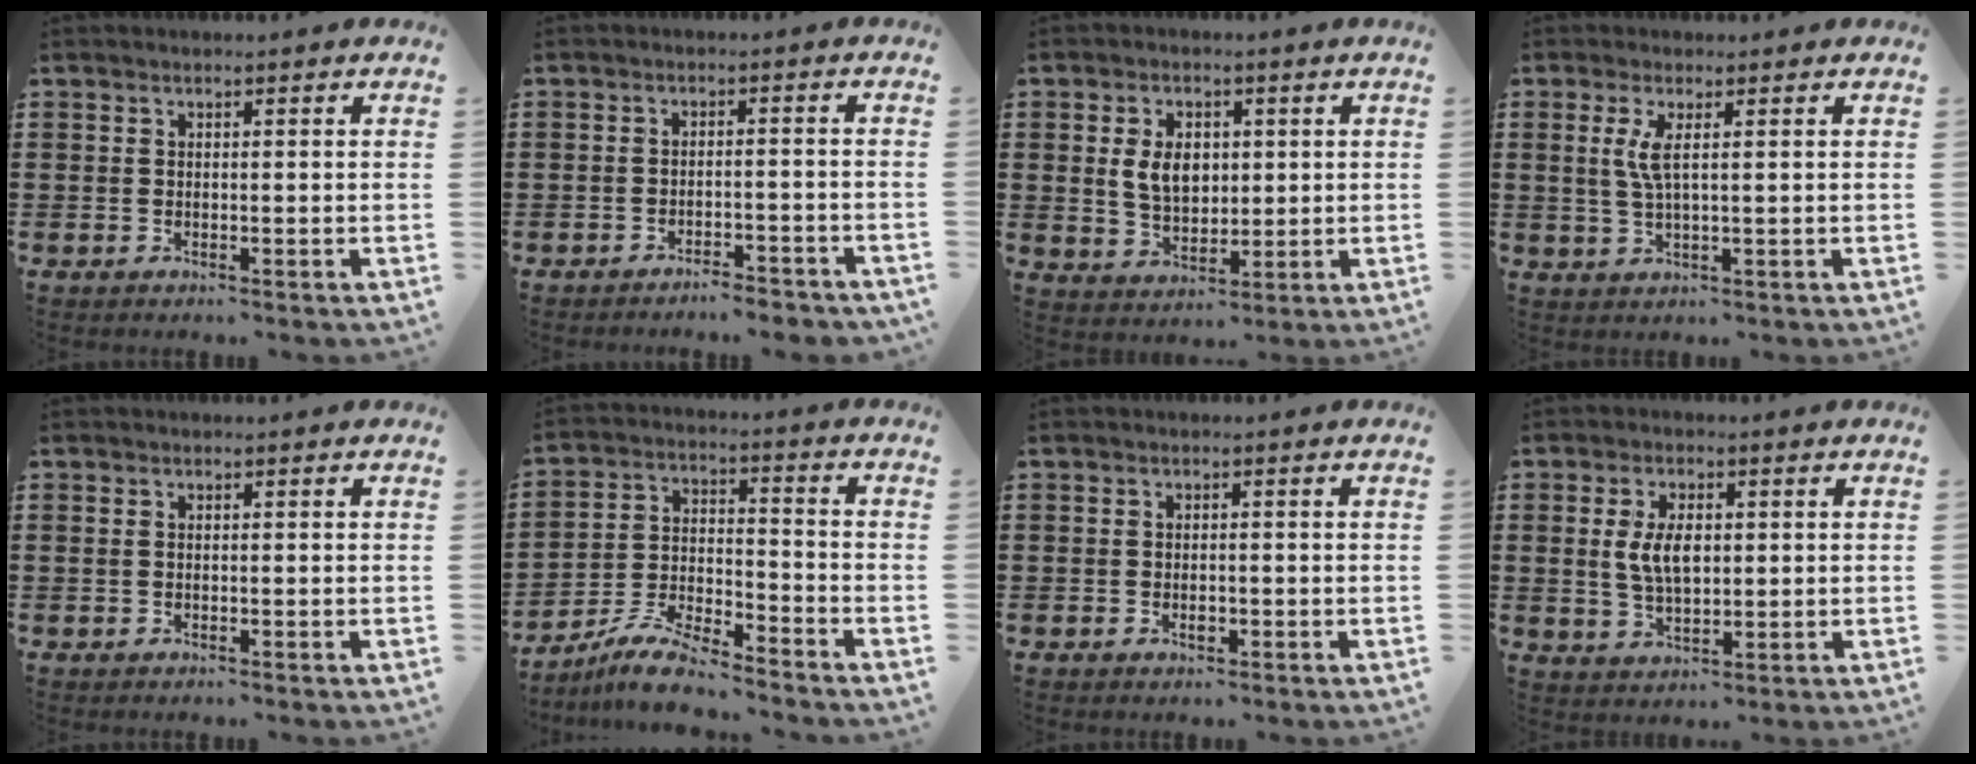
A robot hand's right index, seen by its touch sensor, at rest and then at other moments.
{"total": 2.8, "force": [-2.8, 0.0, 0.3], "torque": [-0.008, 0.001, -0.058]}
{"total": 5.7, "force": [1.0, 3.9, 4.1], "torque": [-0.087, 0.009, 0.013]}
{"total": 3.3, "force": [0.9, 0.4, 3.1], "torque": [-0.071, -0.003, 0.012]}
{"total": 0.0}
{"total": 7.9, "force": [-7.2, 1.1, 3.2], "torque": [-0.071, 0.012, -0.139]}
{"total": 1.1, "force": [-0.4, 0.5, 0.9], "torque": [-0.019, -0.005, -0.005]}
{"total": 5.6, "force": [0.8, 3.0, 4.7], "torque": [-0.094, 0.003, 0.009]}